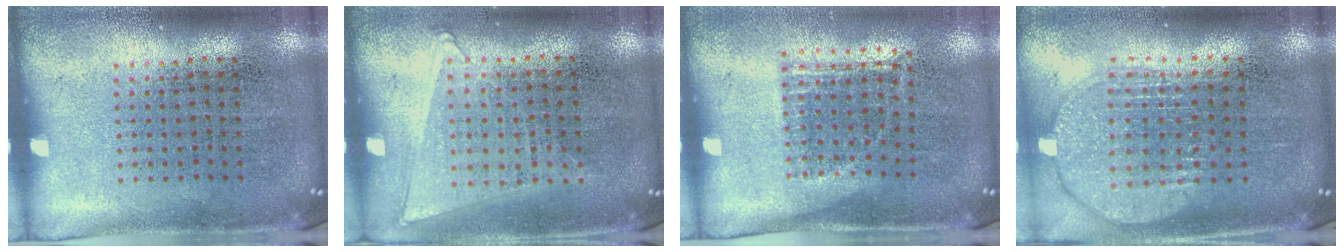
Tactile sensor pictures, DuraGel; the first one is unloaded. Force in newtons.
{"total": 1.1, "press": 1.0, "slide": 0.5}
{"total": 1.2, "press": 0.9, "slide": 0.8}
{"total": 2.0, "press": 1.6, "slide": 1.1}